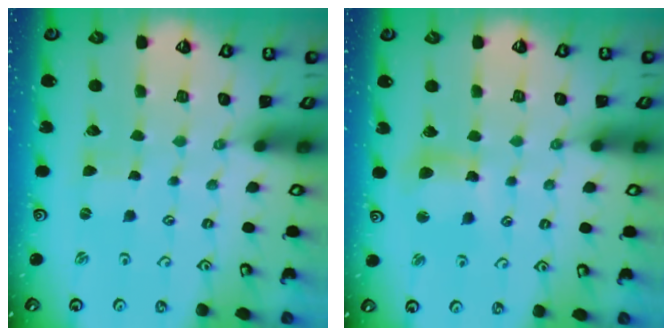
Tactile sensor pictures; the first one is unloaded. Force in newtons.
{"total": 8.4, "press": 8.3, "slide": 1.3}